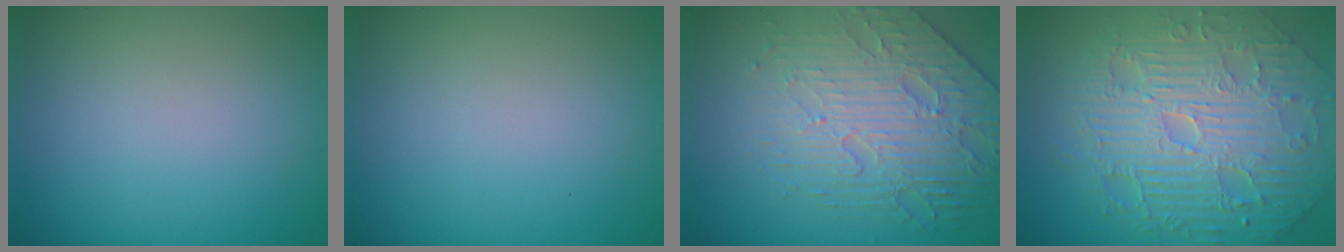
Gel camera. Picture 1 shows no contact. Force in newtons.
{"total": 0.0}
{"total": 6.3, "press": 5.1, "slide": 3.7}
{"total": 11.1, "press": 7.2, "slide": 8.5}